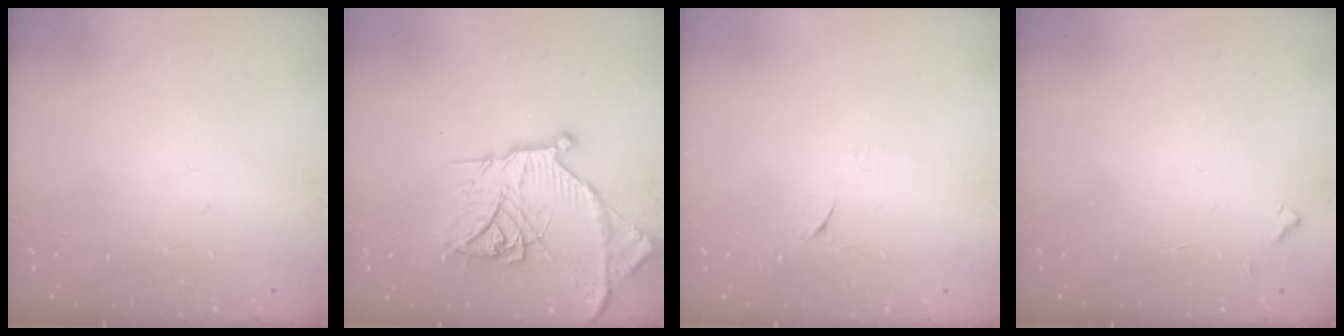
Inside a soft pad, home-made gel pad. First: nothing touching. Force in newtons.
{"total": 20.3, "press": 20.2, "slide": 1.6}
{"total": 4.5, "press": 4.4, "slide": 0.9}
{"total": 4.0, "press": 3.9, "slide": 0.2}